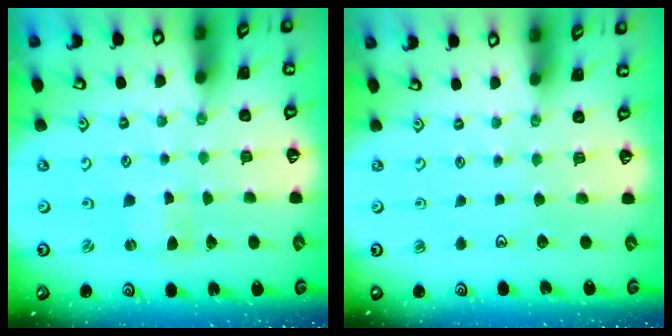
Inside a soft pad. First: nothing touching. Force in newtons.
{"total": 0.0}